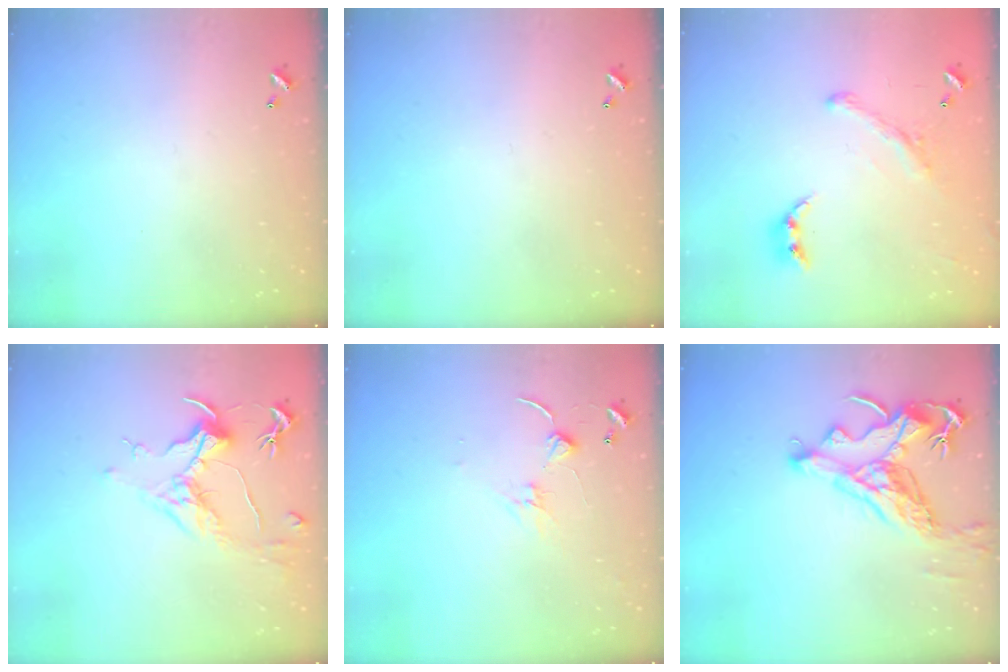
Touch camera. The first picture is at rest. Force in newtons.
{"total": 0.0}
{"total": 2.0, "press": 1.5, "slide": 1.2}
{"total": 1.6, "press": 1.3, "slide": 0.9}
{"total": 0.6, "press": 0.5, "slide": 0.3}
{"total": 8.1, "press": 8.0, "slide": 1.4}